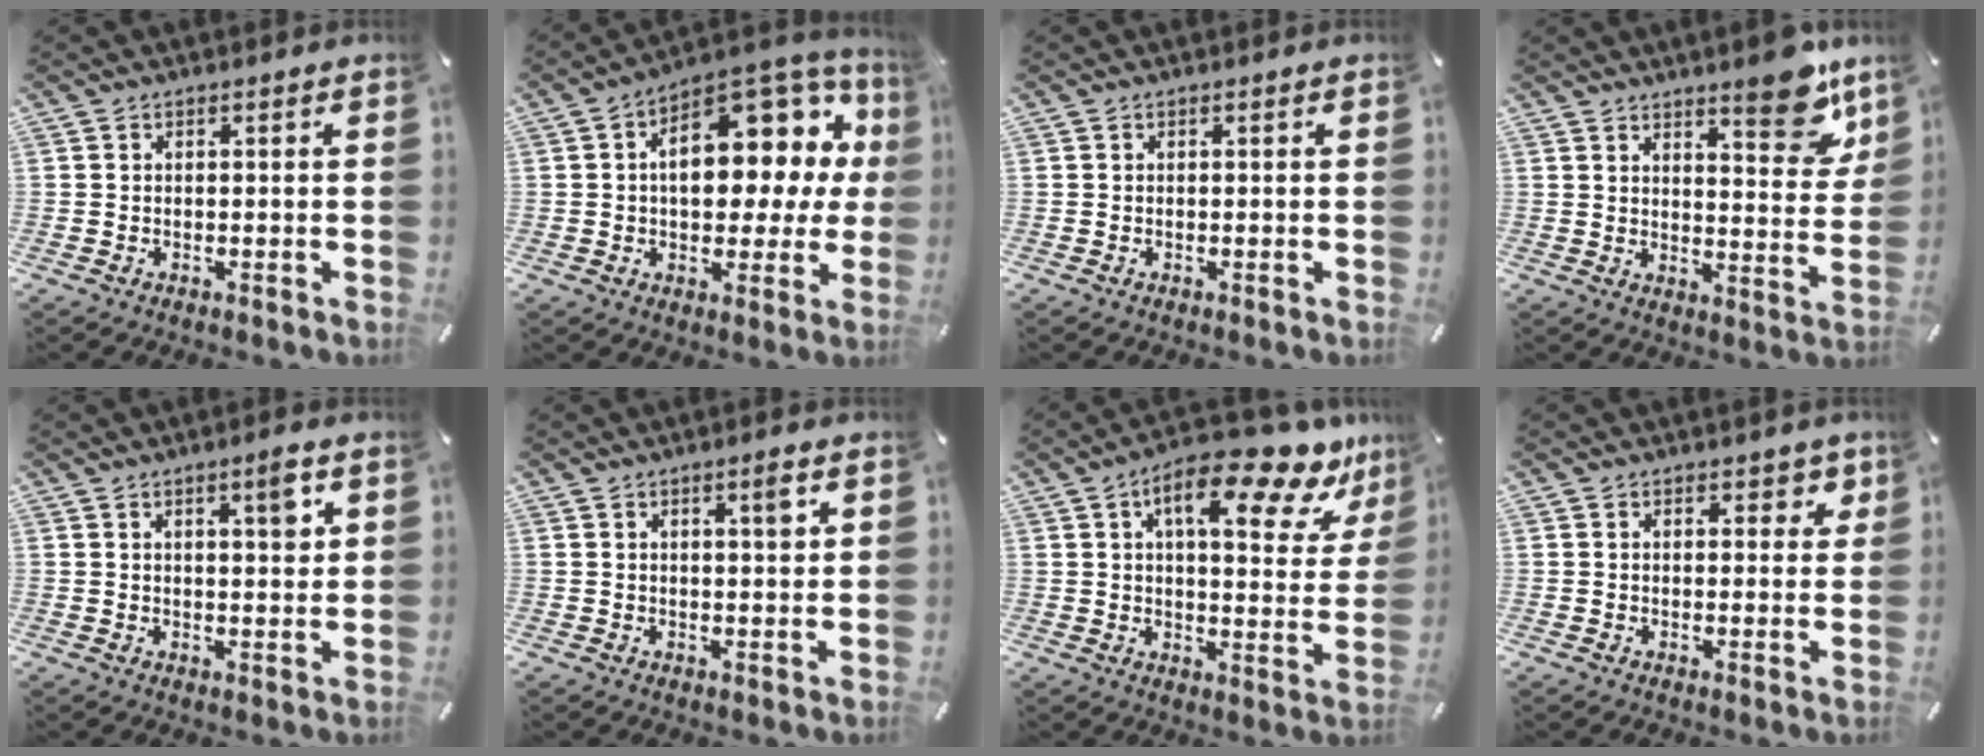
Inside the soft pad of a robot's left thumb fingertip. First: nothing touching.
{"total": 17.7, "force": [4.9, 10.5, 13.3], "torque": [-0.172, -0.042, 0.081]}
{"total": 0.0}
{"total": 11.4, "force": [8.5, 3.6, 6.6], "torque": [-0.072, -0.060, 0.139]}
{"total": 5.3, "force": [2.5, 1.5, 4.4], "torque": [-0.059, -0.009, 0.035]}
{"total": 3.3, "force": [1.6, 0.5, 2.8], "torque": [-0.042, -0.004, 0.021]}
{"total": 18.2, "force": [11.2, 6.4, 12.8], "torque": [-0.182, -0.073, 0.173]}
{"total": 3.1, "force": [1.7, 2.0, 1.6], "torque": [-0.005, -0.005, 0.021]}